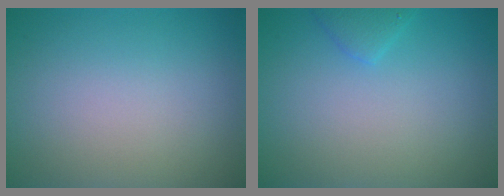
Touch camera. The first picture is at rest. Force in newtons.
{"total": 1.3, "press": 1.3, "slide": 0.1}